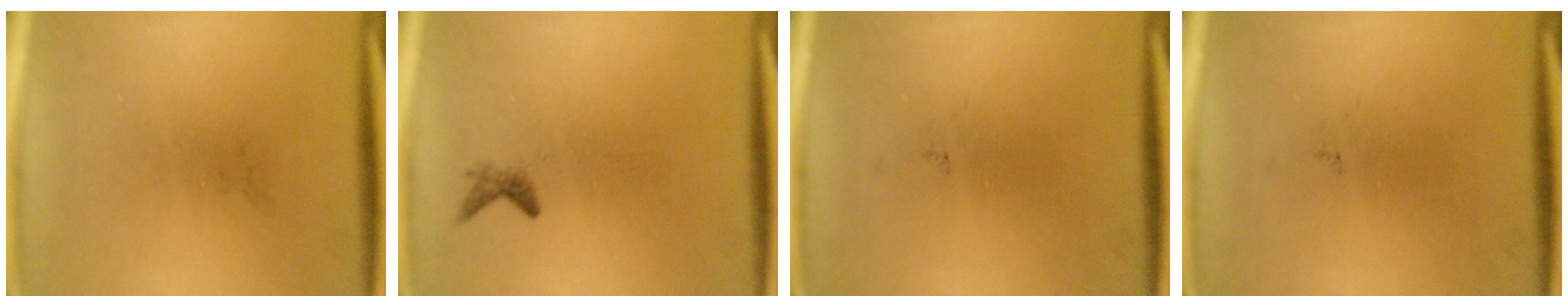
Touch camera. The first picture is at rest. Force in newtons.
{"total": 0.9}
{"total": 0.0}
{"total": 0.0}